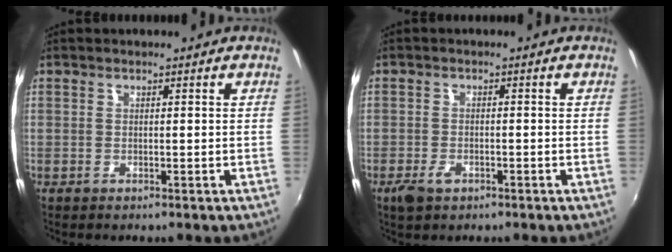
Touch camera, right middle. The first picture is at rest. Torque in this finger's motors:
{"motor_torque": [0.57, -0.54, 0.01, 0.05]}